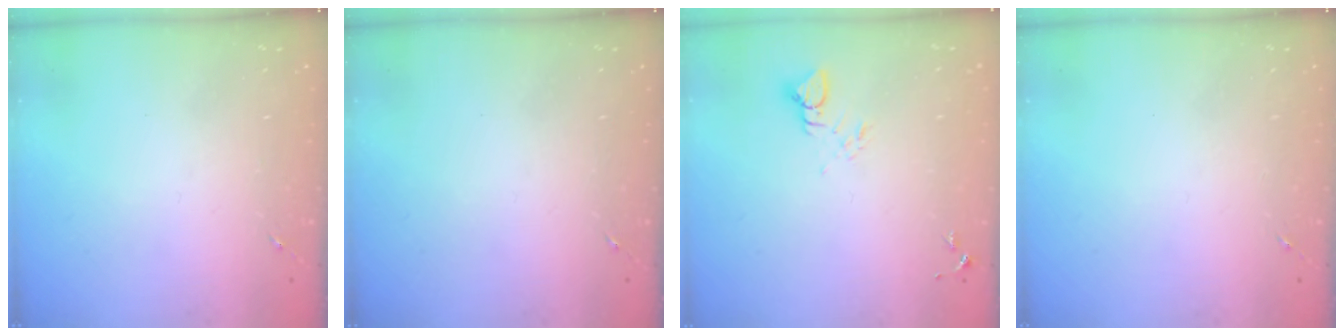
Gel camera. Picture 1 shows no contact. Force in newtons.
{"total": 0.0}
{"total": 3.8, "press": 3.8, "slide": 0.2}
{"total": 0.0}